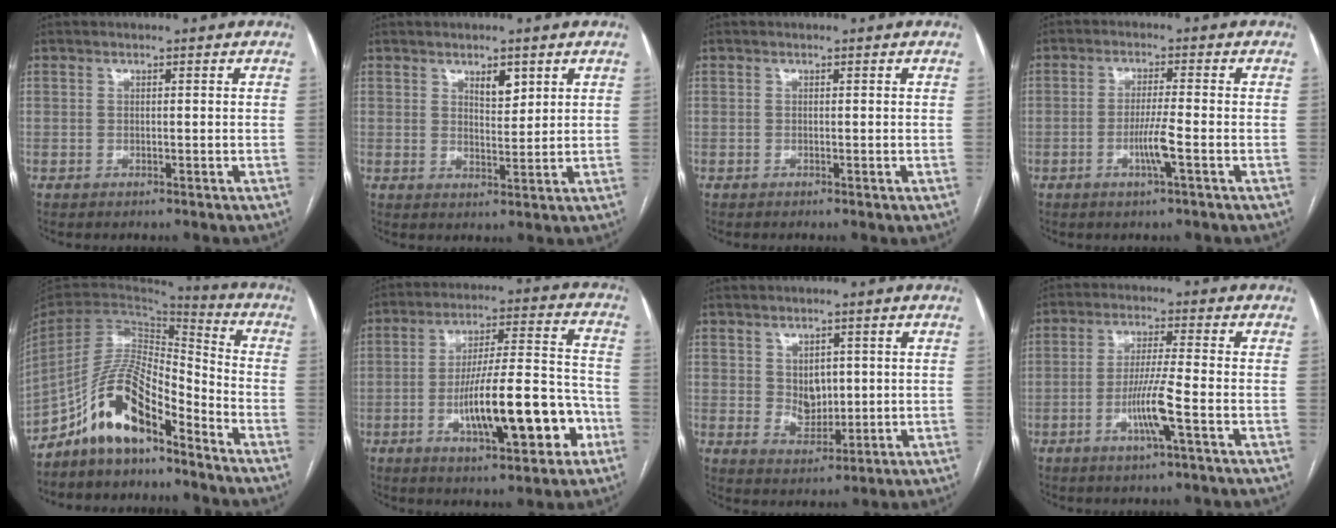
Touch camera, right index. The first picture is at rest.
{"total": 3.5, "force": [2.0, 1.4, 2.4], "torque": [-0.038, -0.002, 0.037]}
{"total": 0.0}
{"total": 4.2, "force": [-1.5, -0.5, 3.9], "torque": [-0.073, -0.006, -0.028]}
{"total": 13.6, "force": [-10.3, 3.1, 8.3], "torque": [-0.158, 0.026, -0.186]}
{"total": 15.9, "force": [-5.5, 3.5, 14.5], "torque": [-0.240, 0.017, -0.078]}
{"total": 4.7, "force": [1.0, 3.3, 3.1], "torque": [-0.050, -0.002, 0.030]}
{"total": 6.5, "force": [-2.4, -0.6, 6.0], "torque": [-0.116, -0.007, -0.044]}